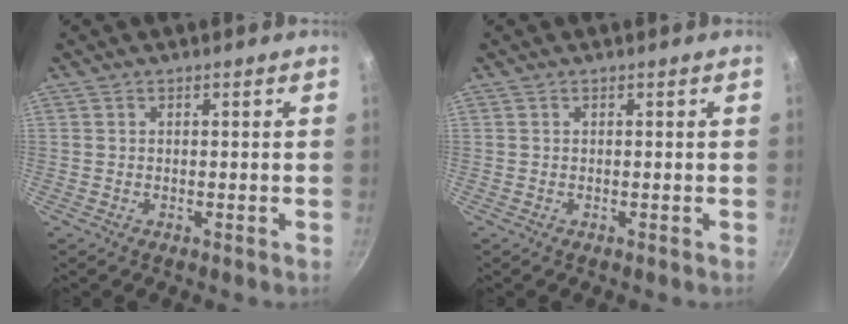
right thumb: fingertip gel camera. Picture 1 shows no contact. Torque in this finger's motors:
{"motor_torque": [-0.01, -0.01, 0.19, -0.23, 0.00]}